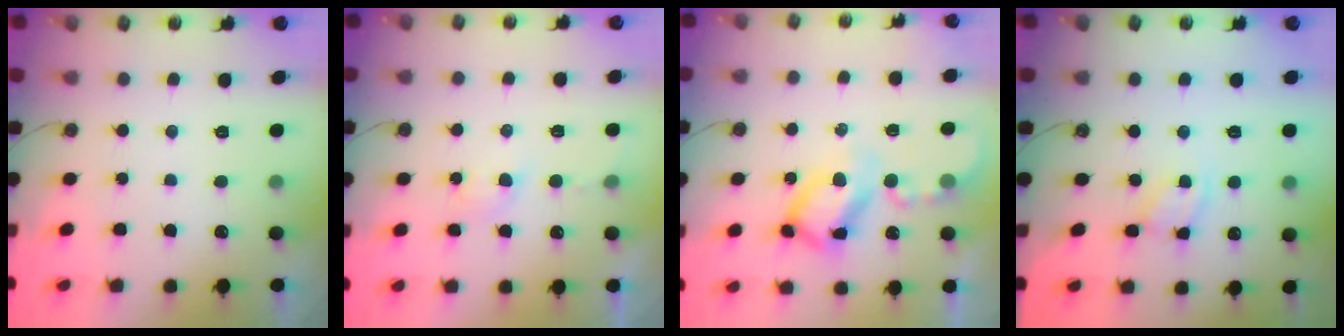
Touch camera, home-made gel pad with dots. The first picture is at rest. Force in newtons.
{"total": 3.5, "press": 3.4, "slide": 0.5}
{"total": 13.7, "press": 13.7, "slide": 1.3}
{"total": 2.7, "press": 2.7, "slide": 0.1}